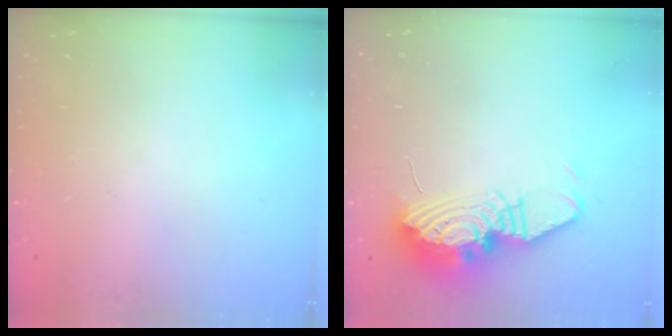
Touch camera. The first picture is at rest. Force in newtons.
{"total": 14.7, "press": 14.6, "slide": 1.3}